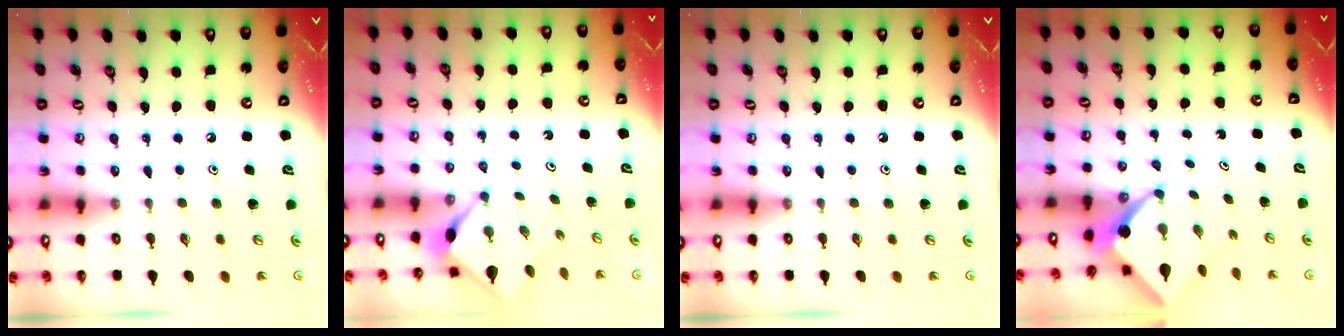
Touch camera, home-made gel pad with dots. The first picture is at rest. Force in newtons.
{"total": 3.2, "press": 3.2, "slide": 0.4}
{"total": 0.0}
{"total": 4.5, "press": 4.4, "slide": 0.4}